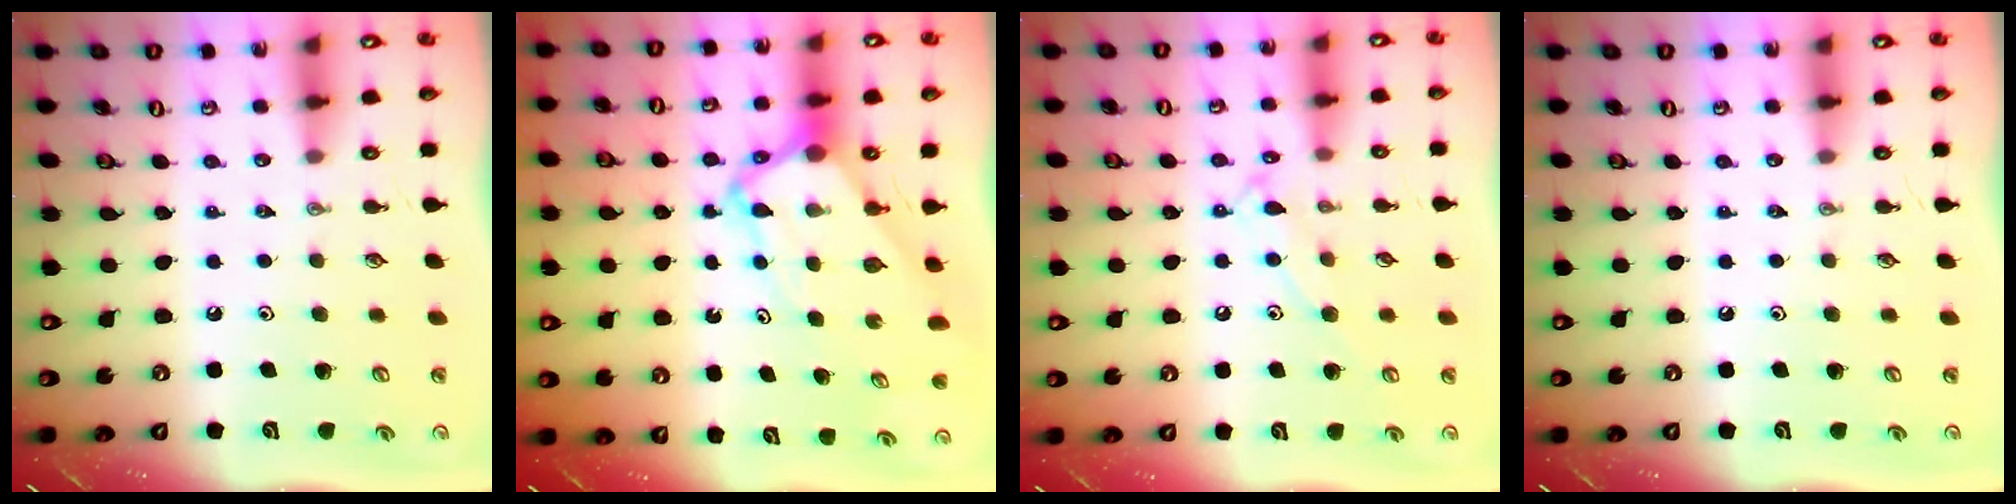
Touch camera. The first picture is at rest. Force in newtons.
{"total": 7.0, "press": 7.0, "slide": 0.7}
{"total": 9.9, "press": 9.9, "slide": 0.8}
{"total": 0.0}